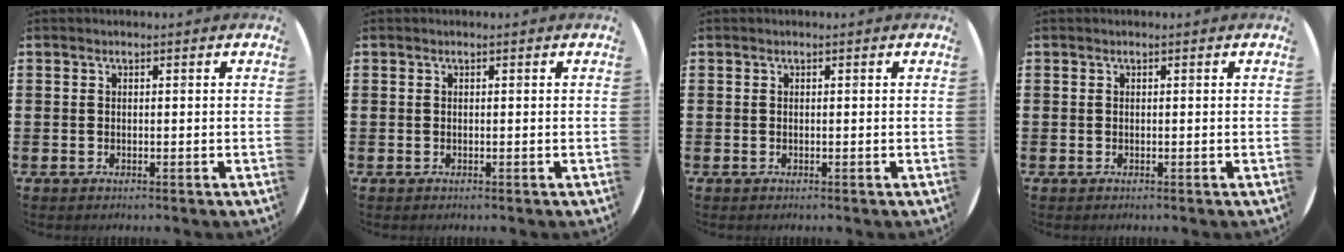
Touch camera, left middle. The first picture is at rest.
{"total": 0.0}
{"total": 0.0}
{"total": 0.0}